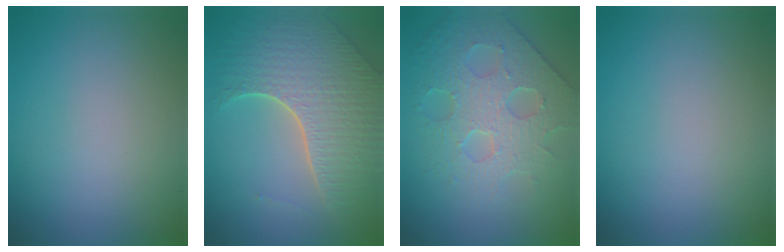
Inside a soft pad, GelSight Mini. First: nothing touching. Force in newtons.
{"total": 7.9, "press": 5.5, "slide": 5.6}
{"total": 4.6, "press": 4.4, "slide": 1.1}
{"total": 0.0}